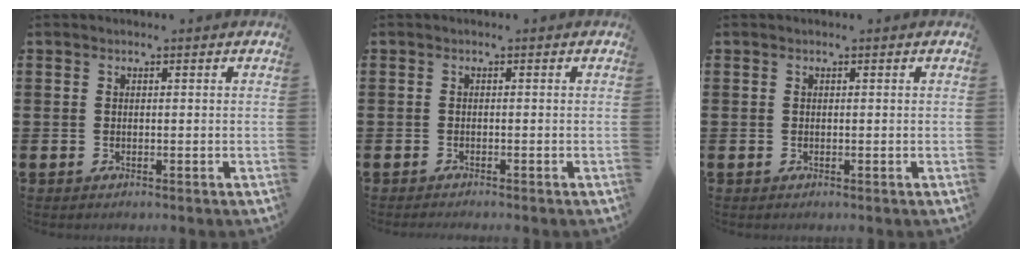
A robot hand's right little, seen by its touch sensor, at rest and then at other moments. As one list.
[{"total": 0.5, "force": [-0.5, -0.1, 0.1], "torque": [0.000, -0.002, -0.010]}, {"total": 0.0}]